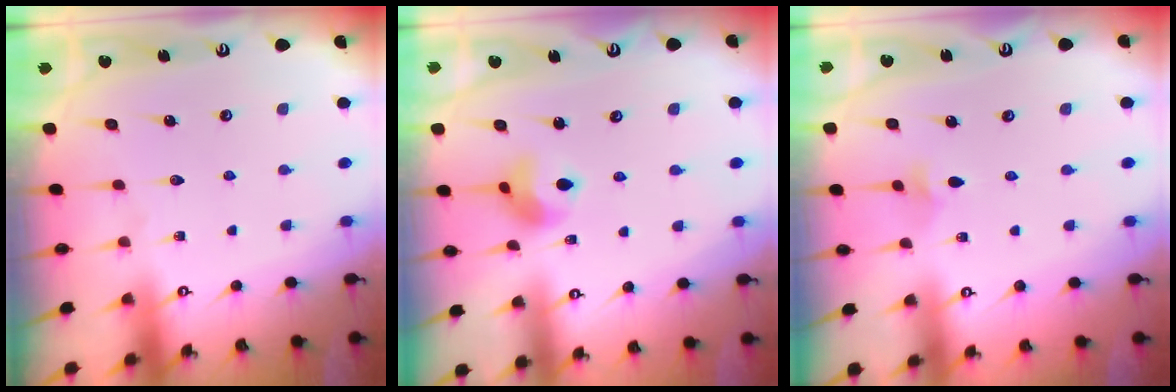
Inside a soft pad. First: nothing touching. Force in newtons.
{"total": 7.7, "press": 7.7, "slide": 0.9}
{"total": 2.1, "press": 2.1, "slide": 0.5}